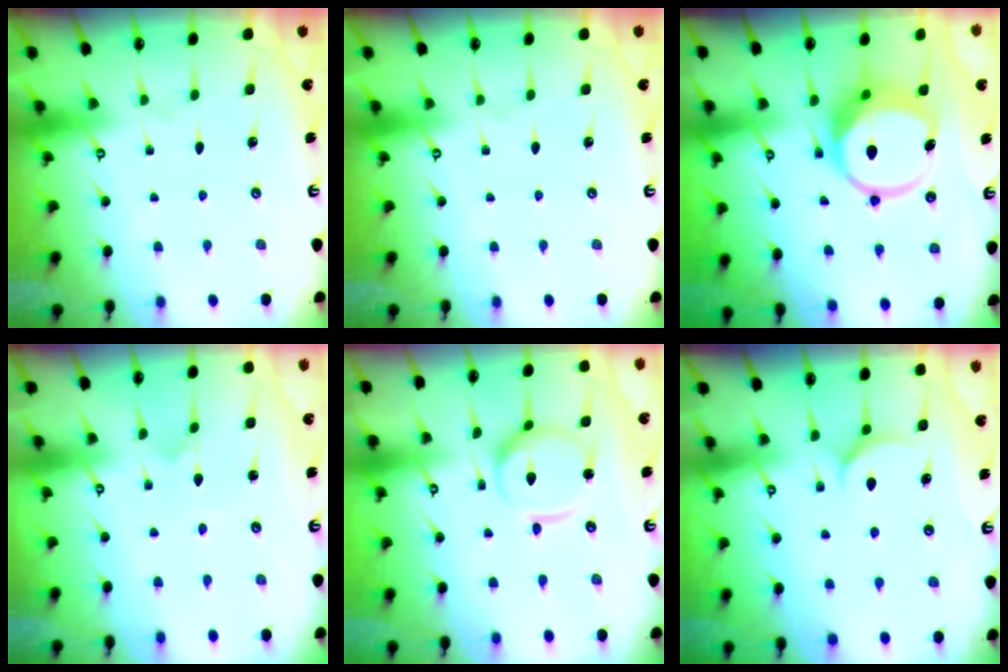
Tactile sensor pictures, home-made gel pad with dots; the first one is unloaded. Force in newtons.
{"total": 0.0}
{"total": 11.6, "press": 11.5, "slide": 1.4}
{"total": 0.9, "press": 0.9, "slide": 0.0}
{"total": 11.4, "press": 11.4, "slide": 1.1}
{"total": 5.4, "press": 5.3, "slide": 0.7}